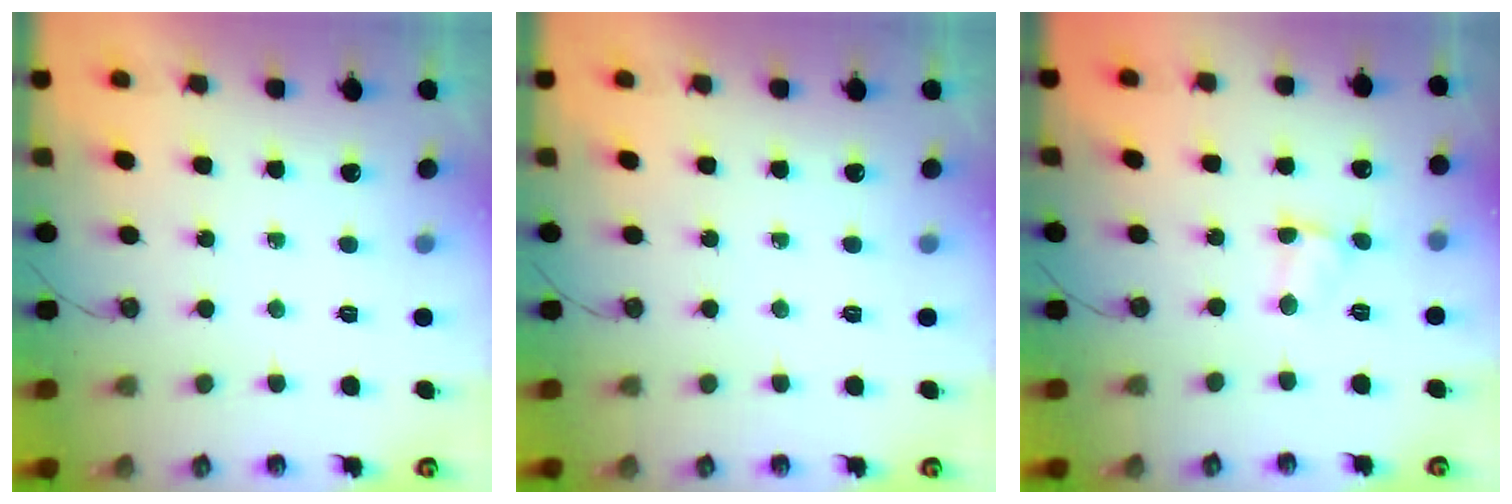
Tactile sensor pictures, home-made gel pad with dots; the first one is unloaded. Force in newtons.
{"total": 0.0}
{"total": 2.4, "press": 2.3, "slide": 0.4}